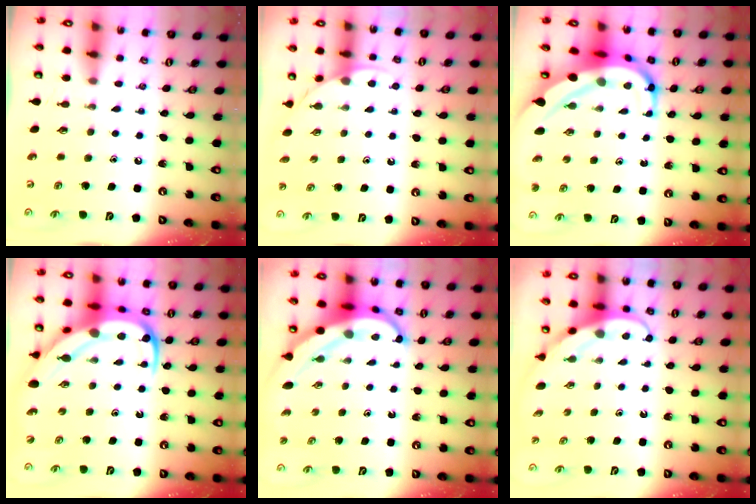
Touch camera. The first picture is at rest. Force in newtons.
{"total": 3.4, "press": 3.4, "slide": 0.2}
{"total": 12.0, "press": 12.0, "slide": 1.2}
{"total": 14.7, "press": 14.7, "slide": 1.5}
{"total": 7.6, "press": 7.4, "slide": 1.5}
{"total": 3.8, "press": 3.8, "slide": 0.3}